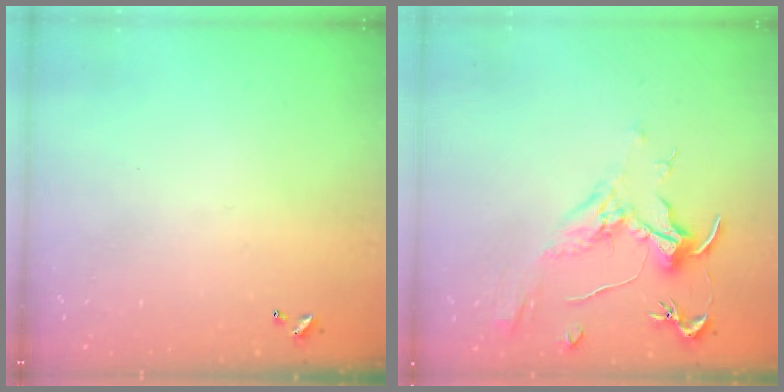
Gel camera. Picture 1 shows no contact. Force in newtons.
{"total": 1.9, "press": 1.7, "slide": 0.9}